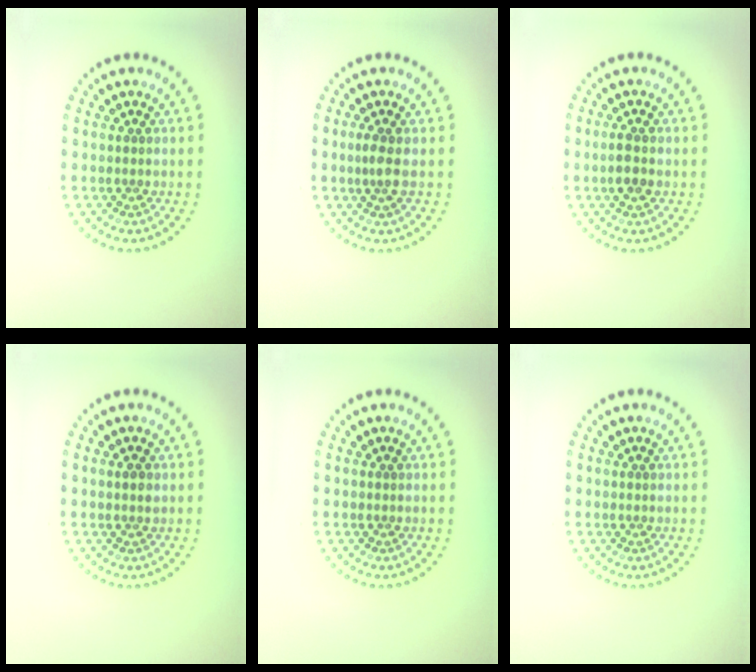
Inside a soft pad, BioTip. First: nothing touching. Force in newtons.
{"total": 1.5, "press": 1.3, "slide": 0.8}
{"total": 1.8, "press": 1.7, "slide": 0.4}
{"total": 0.9, "press": 0.8, "slide": 0.5}
{"total": 0.0}
{"total": 0.0}